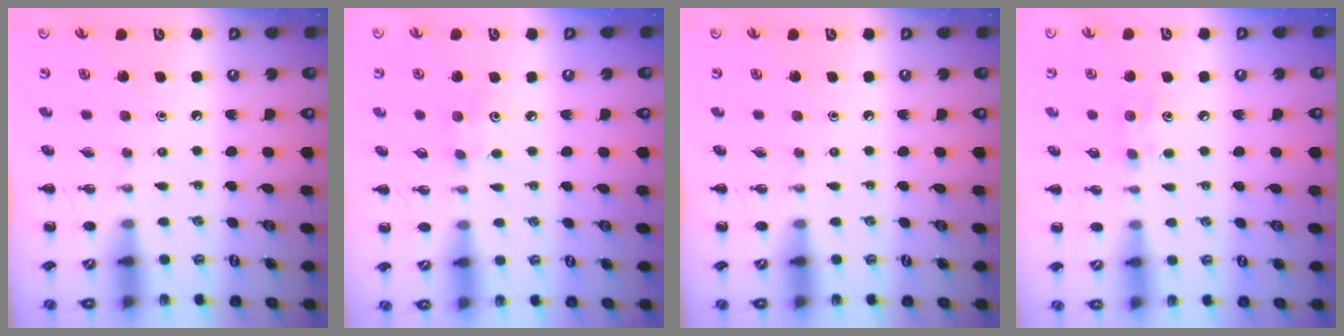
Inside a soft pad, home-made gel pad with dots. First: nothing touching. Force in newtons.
{"total": 3.7, "press": 3.5, "slide": 1.0}
{"total": 0.0}
{"total": 6.6, "press": 6.3, "slide": 1.8}